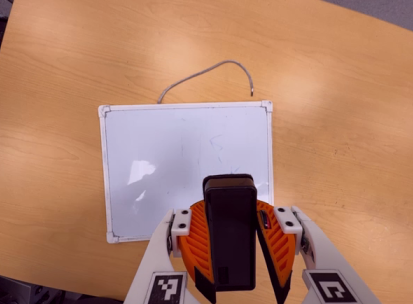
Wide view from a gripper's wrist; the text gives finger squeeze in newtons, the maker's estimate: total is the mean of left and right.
{"total": 10.5, "left": 9.8, "right": 11.2}